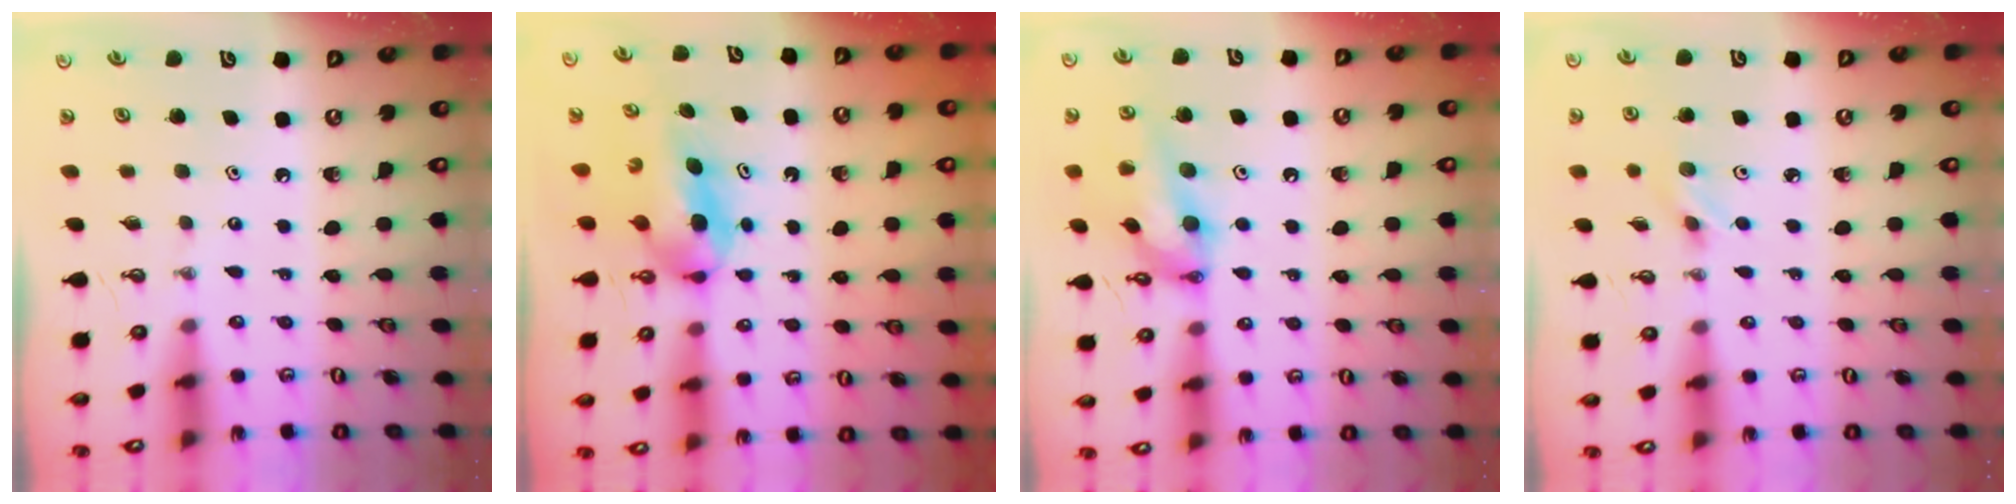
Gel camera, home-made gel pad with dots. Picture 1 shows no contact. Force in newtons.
{"total": 5.8, "press": 5.2, "slide": 2.6}
{"total": 16.2, "press": 15.4, "slide": 5.1}
{"total": 3.9, "press": 3.7, "slide": 1.3}